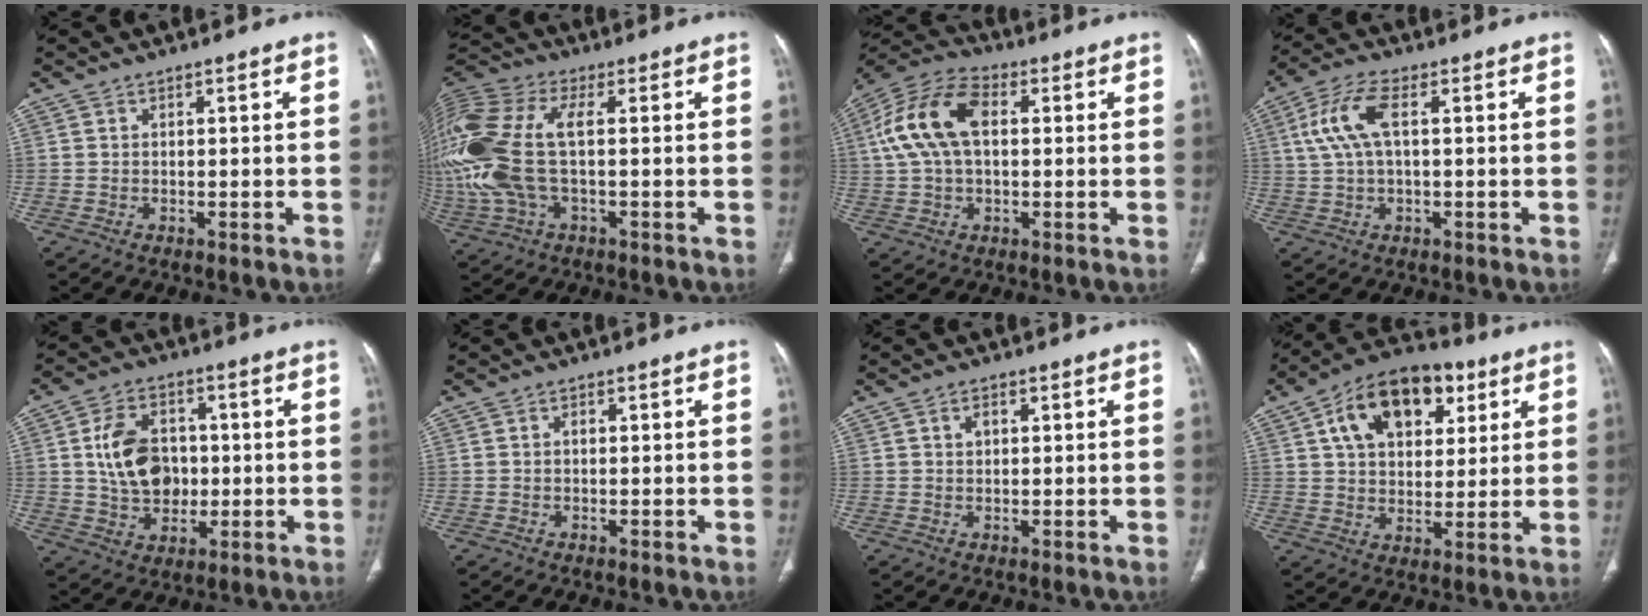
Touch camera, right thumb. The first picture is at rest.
{"total": 21.4, "force": [0.5, 10.3, 18.8], "torque": [-0.473, 0.017, 0.010]}
{"total": 14.1, "force": [2.4, 8.3, 11.1], "torque": [-0.230, 0.031, 0.040]}
{"total": 8.3, "force": [1.7, 3.4, 7.4], "torque": [-0.177, 0.023, 0.032]}
{"total": 12.5, "force": [0.8, 9.3, 8.4], "torque": [-0.123, 0.007, 0.020]}
{"total": 0.9, "force": [0.0, 0.6, 0.6], "torque": [-0.013, 0.004, 0.000]}
{"total": 2.0, "force": [0.7, 1.4, 1.3], "torque": [-0.018, 0.001, 0.012]}
{"total": 17.4, "force": [7.1, 10.9, 11.6], "torque": [-0.150, -0.002, 0.112]}